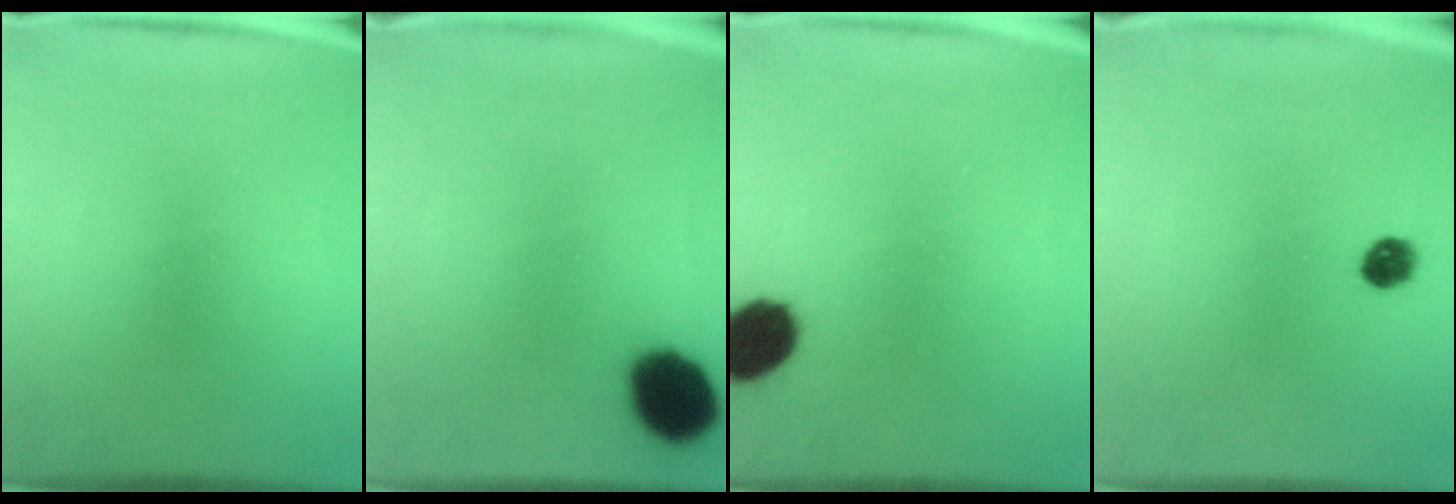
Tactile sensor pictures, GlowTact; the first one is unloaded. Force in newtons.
{"total": 12.7}
{"total": 8.9}
{"total": 3.3}